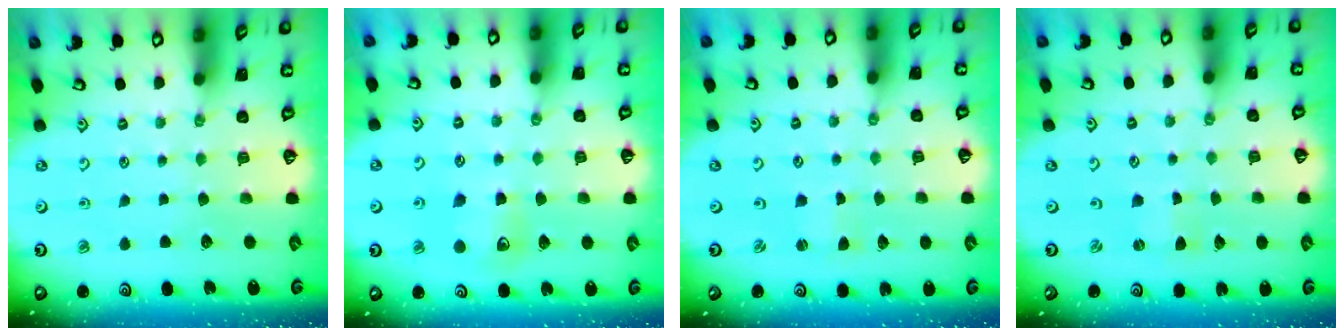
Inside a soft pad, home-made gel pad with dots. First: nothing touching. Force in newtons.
{"total": 8.8, "press": 8.8, "slide": 0.8}
{"total": 1.5, "press": 1.4, "slide": 0.3}
{"total": 0.0}